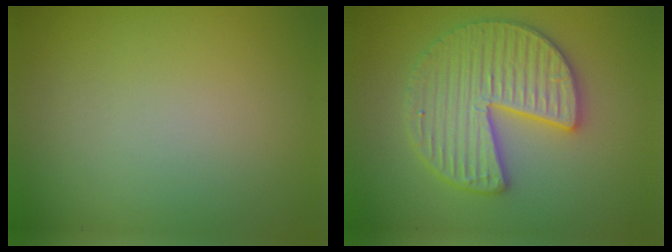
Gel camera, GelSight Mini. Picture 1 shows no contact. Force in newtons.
{"total": 5.9, "press": 5.8, "slide": 0.9}